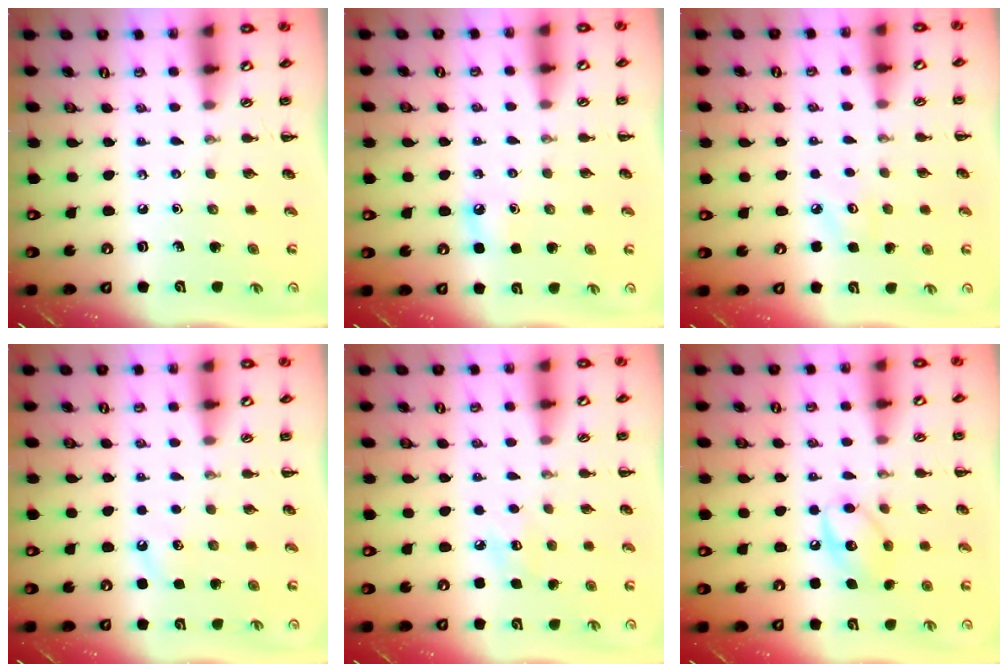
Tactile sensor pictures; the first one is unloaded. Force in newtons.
{"total": 3.6, "press": 3.5, "slide": 1.1}
{"total": 3.5, "press": 3.4, "slide": 1.0}
{"total": 3.0, "press": 2.9, "slide": 0.9}
{"total": 6.4, "press": 6.1, "slide": 1.8}
{"total": 10.7, "press": 10.6, "slide": 0.8}